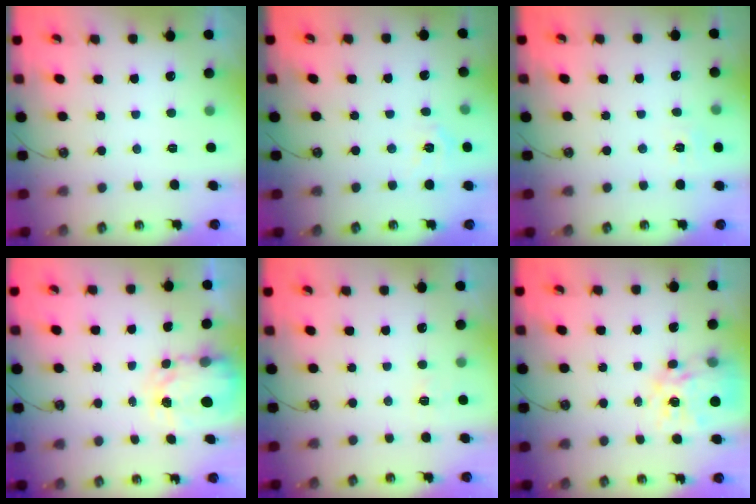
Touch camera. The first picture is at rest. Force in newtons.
{"total": 4.7, "press": 4.7, "slide": 0.5}
{"total": 4.6, "press": 4.6, "slide": 0.3}
{"total": 4.0, "press": 4.0, "slide": 0.2}
{"total": 2.8, "press": 2.8, "slide": 0.4}
{"total": 15.4, "press": 15.3, "slide": 1.5}